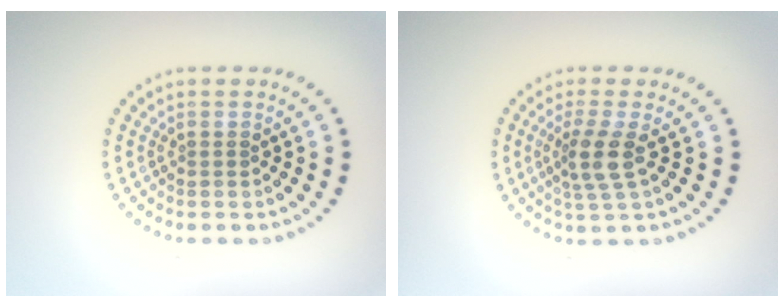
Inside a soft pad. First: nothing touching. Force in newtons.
{"total": 2.9, "press": 2.3, "slide": 1.8}